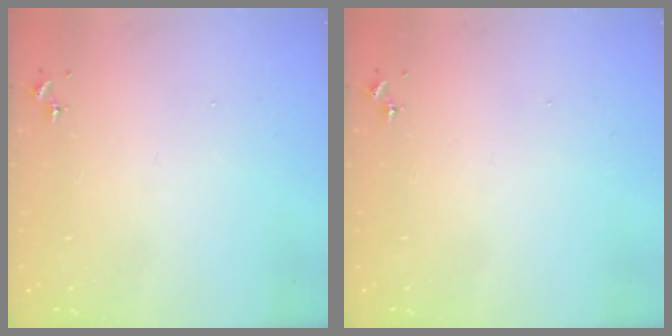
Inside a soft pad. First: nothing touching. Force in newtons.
{"total": 0.0}